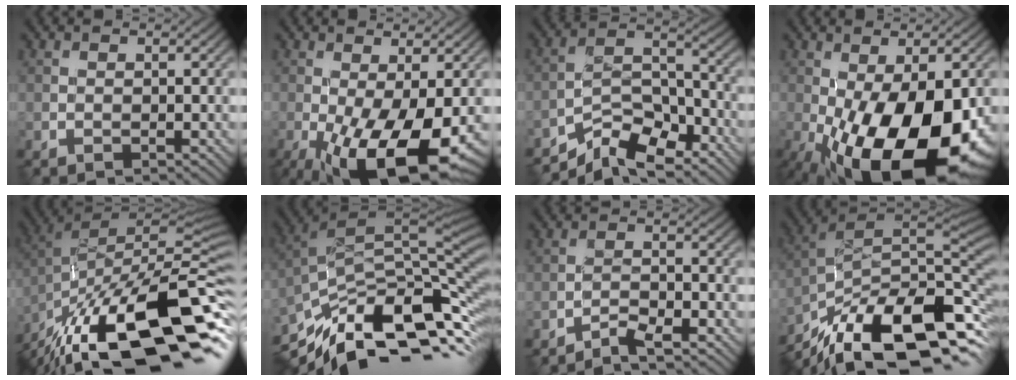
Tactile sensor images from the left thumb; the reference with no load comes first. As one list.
[{"total": 12.9, "force": [-4.7, 5.1, 10.8], "torque": [-0.196, -0.042, -0.060]}, {"total": 9.0, "force": [-7.7, 2.7, 3.9], "torque": [-0.060, 0.009, -0.153]}, {"total": 19.4, "force": [-6.9, 8.8, 15.9], "torque": [-0.273, -0.038, -0.085]}, {"total": 19.6, "force": [-12.1, 6.6, 14.0], "torque": [-0.204, 0.018, -0.191]}, {"total": 13.7, "force": [-6.3, 5.1, 11.1], "torque": [-0.243, -0.005, -0.110]}, {"total": 3.2, "force": [-2.8, 0.4, 1.4], "torque": [-0.023, 0.005, -0.057]}, {"total": 17.0, "force": [-9.6, 6.1, 12.5], "torque": [-0.256, 0.000, -0.166]}]